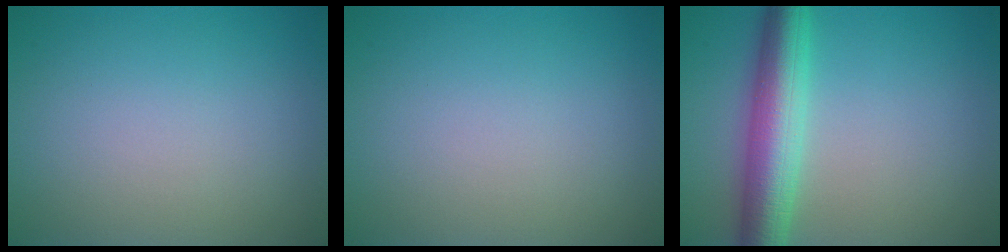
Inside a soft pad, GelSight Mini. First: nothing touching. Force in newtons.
{"total": 0.0}
{"total": 6.5, "press": 6.5, "slide": 0.0}